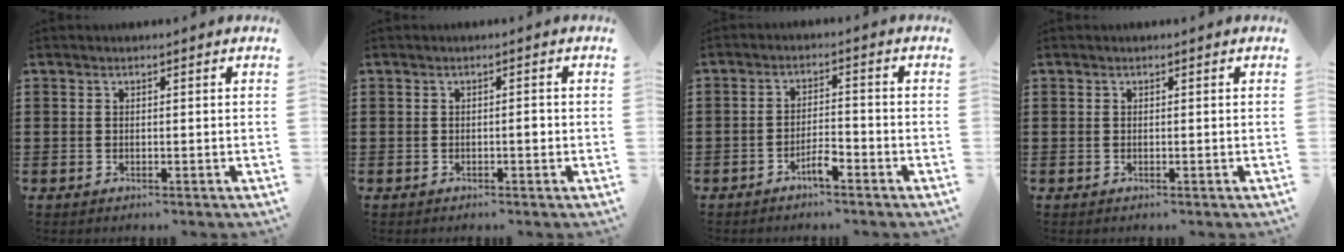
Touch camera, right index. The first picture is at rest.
{"total": 1.1, "force": [-0.2, 0.3, 1.1], "torque": [-0.020, -0.002, -0.004]}
{"total": 3.4, "force": [-2.2, 0.7, 2.4], "torque": [-0.042, 0.005, -0.041]}
{"total": 0.0}